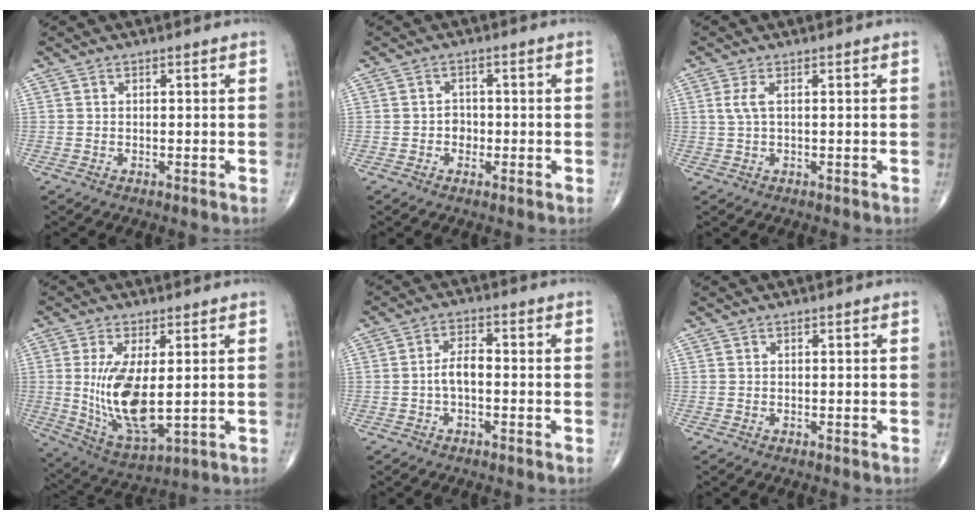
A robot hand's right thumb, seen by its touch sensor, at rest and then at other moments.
{"total": 2.2, "force": [-0.5, 1.9, 1.0], "torque": [-0.001, 0.007, -0.012]}
{"total": 2.2, "force": [0.4, 0.6, 2.1], "torque": [-0.061, 0.007, 0.013]}
{"total": 13.9, "force": [0.5, 5.7, 12.7], "torque": [-0.245, -0.025, 0.028]}
{"total": 3.8, "force": [-0.8, 1.8, 3.2], "torque": [-0.058, 0.018, -0.020]}
{"total": 0.0}